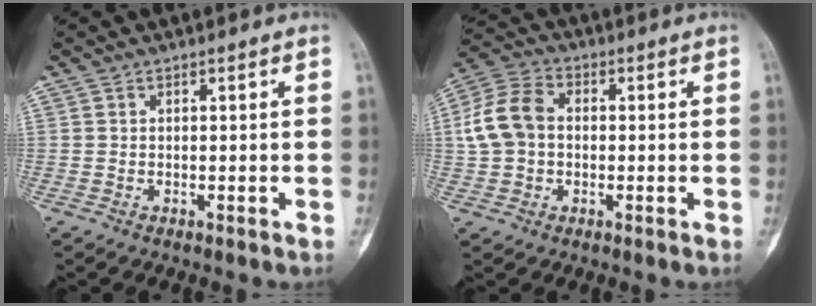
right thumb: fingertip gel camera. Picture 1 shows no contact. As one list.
[{"total": 9.4, "force": [0.3, 7.1, 6.1], "torque": [-0.121, 0.027, -0.004]}]